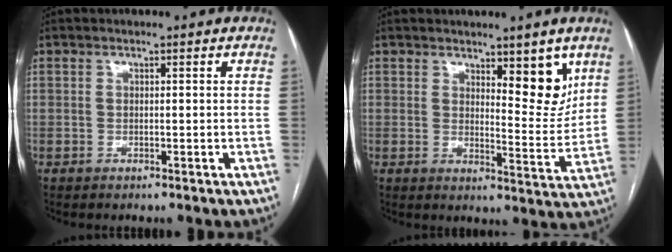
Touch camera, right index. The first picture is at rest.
{"total": 6.9, "force": [4.2, 2.0, 5.1], "torque": [-0.062, -0.016, 0.060]}